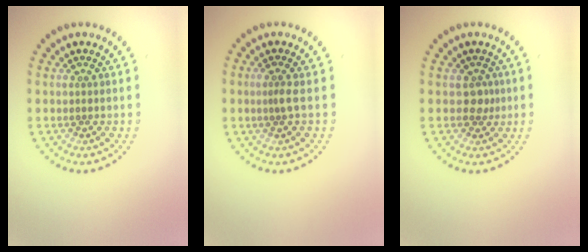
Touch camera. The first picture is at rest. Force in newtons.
{"total": 1.1, "press": 0.8, "slide": 0.8}
{"total": 1.5, "press": 1.2, "slide": 1.0}